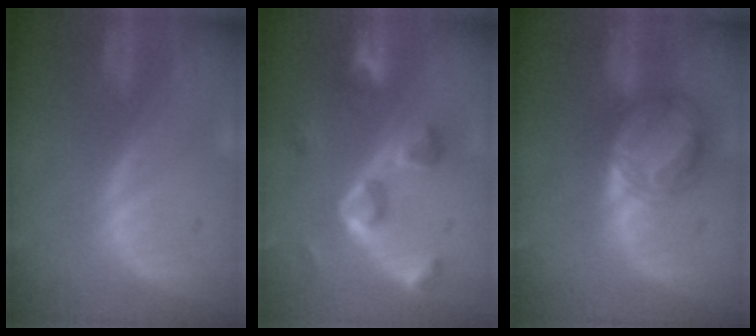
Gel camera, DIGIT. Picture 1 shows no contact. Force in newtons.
{"total": 7.7, "press": 7.0, "slide": 3.2}
{"total": 6.6, "press": 6.6, "slide": 0.4}